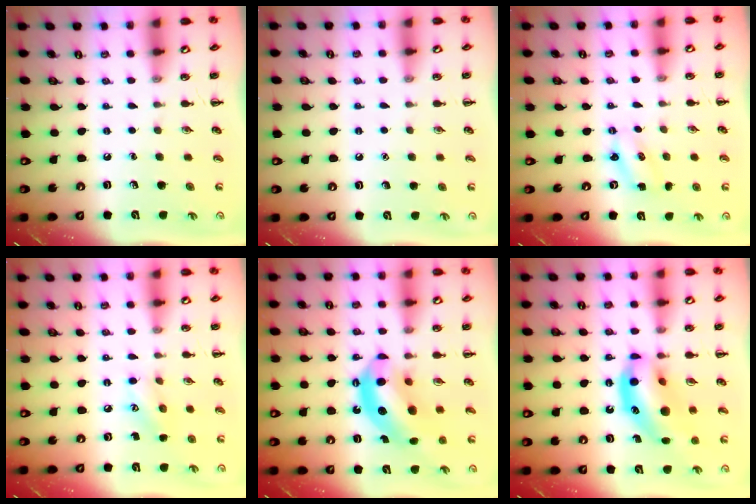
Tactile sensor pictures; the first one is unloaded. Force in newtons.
{"total": 1.5, "press": 1.4, "slide": 0.1}
{"total": 2.4, "press": 2.3, "slide": 0.5}
{"total": 8.3, "press": 8.3, "slide": 1.0}
{"total": 13.4, "press": 12.9, "slide": 3.6}
{"total": 15.9, "press": 15.5, "slide": 3.7}